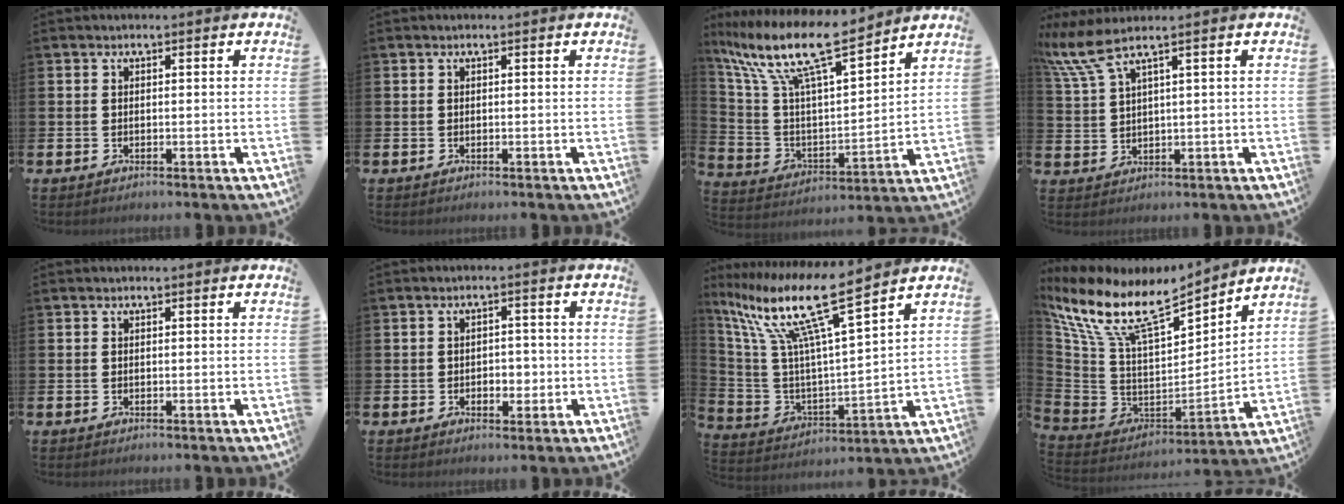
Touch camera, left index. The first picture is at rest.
{"total": 0.0}
{"total": 12.3, "force": [10.0, 1.9, 6.9], "torque": [-0.175, -0.060, 0.172]}
{"total": 5.6, "force": [3.8, 0.5, 4.1], "torque": [-0.100, -0.010, 0.061]}
{"total": 0.0}
{"total": 2.4, "force": [-0.7, 1.9, 1.4], "torque": [-0.006, -0.004, -0.022]}
{"total": 14.1, "force": [10.5, 1.7, 9.2], "torque": [-0.220, -0.060, 0.172]}
{"total": 11.3, "force": [9.1, 3.3, 5.9], "torque": [-0.159, -0.064, 0.159]}